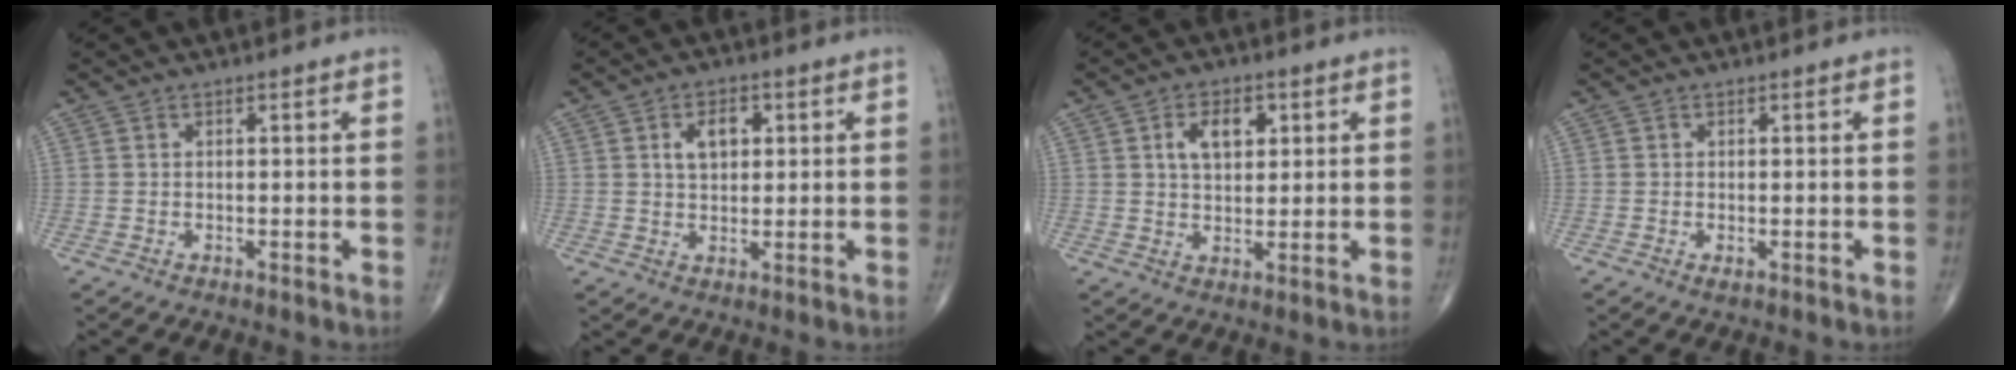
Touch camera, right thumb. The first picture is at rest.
{"total": 5.3, "force": [1.5, 3.3, 3.8], "torque": [-0.047, -0.001, 0.024]}
{"total": 6.5, "force": [2.2, 3.9, 4.7], "torque": [-0.060, -0.005, 0.036]}
{"total": 0.8, "force": [-0.3, 0.3, 0.7], "torque": [-0.011, -0.002, -0.004]}